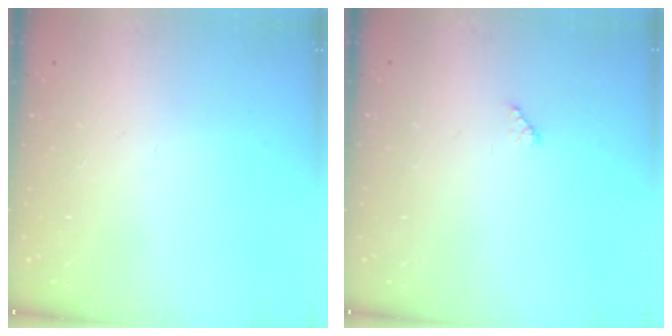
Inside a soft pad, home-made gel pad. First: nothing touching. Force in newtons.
{"total": 2.9, "press": 2.9, "slide": 0.4}